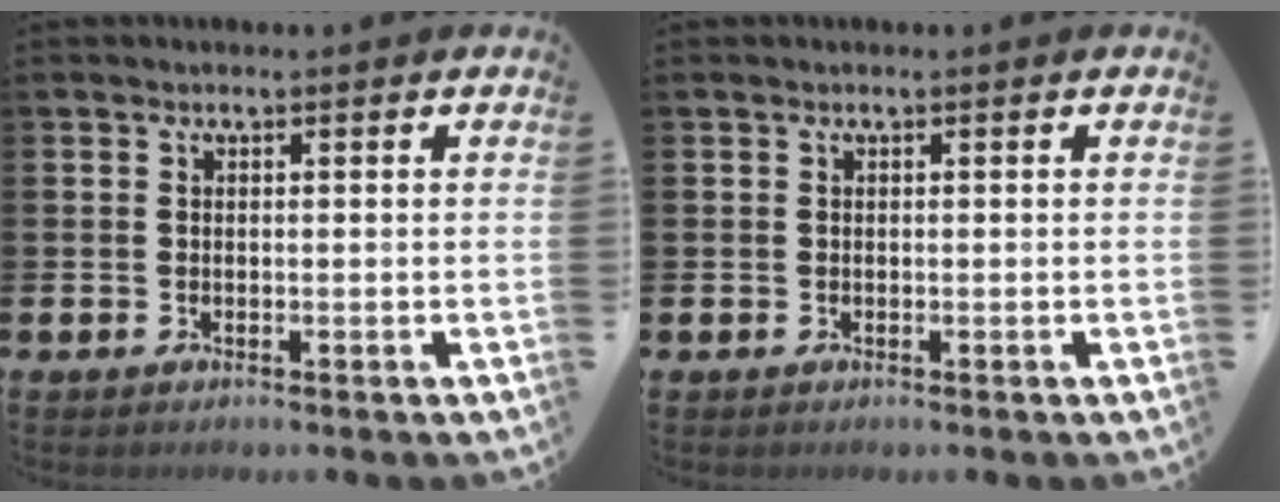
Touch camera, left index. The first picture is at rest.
{"total": 0.0}